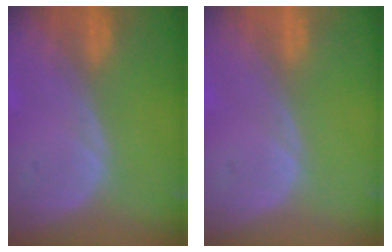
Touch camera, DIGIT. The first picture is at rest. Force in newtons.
{"total": 0.0}